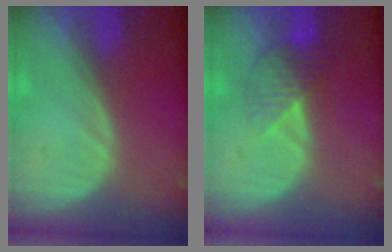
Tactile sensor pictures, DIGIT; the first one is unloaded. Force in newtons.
{"total": 4.2, "press": 4.1, "slide": 0.5}